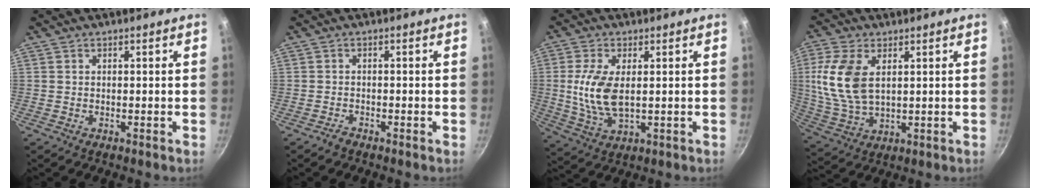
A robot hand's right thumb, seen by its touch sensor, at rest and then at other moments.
{"total": 1.0, "force": [-1.0, 0.2, 0.2], "torque": [-0.013, 0.010, -0.019]}
{"total": 9.8, "force": [0.8, 4.8, 8.5], "torque": [-0.173, -0.008, 0.019]}
{"total": 12.8, "force": [3.0, 7.3, 10.1], "torque": [-0.209, -0.008, 0.065]}